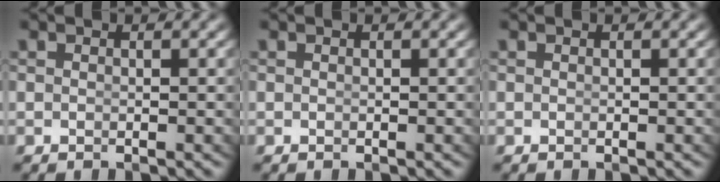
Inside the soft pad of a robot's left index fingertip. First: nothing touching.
{"total": 0.0}
{"total": 0.0}